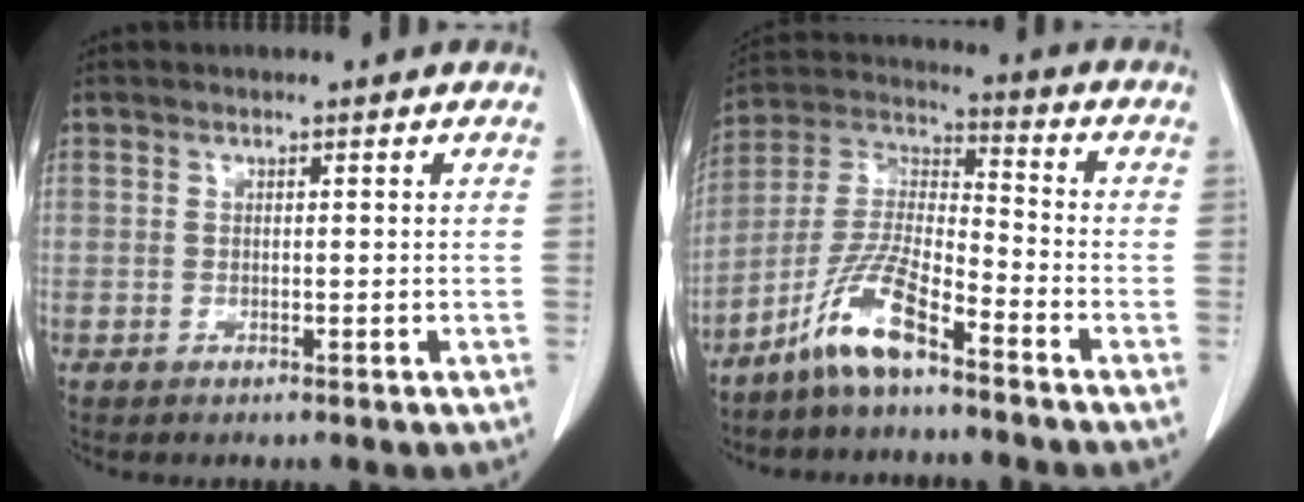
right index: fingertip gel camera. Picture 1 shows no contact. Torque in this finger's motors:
{"motor_torque": [0.85, -0.74, 0.24, 0.11]}